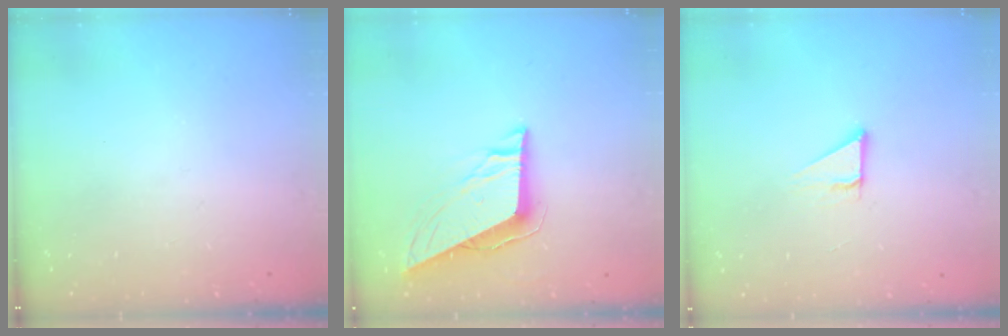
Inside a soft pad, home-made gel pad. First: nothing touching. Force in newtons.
{"total": 9.0, "press": 8.9, "slide": 1.5}
{"total": 2.9, "press": 2.9, "slide": 0.2}